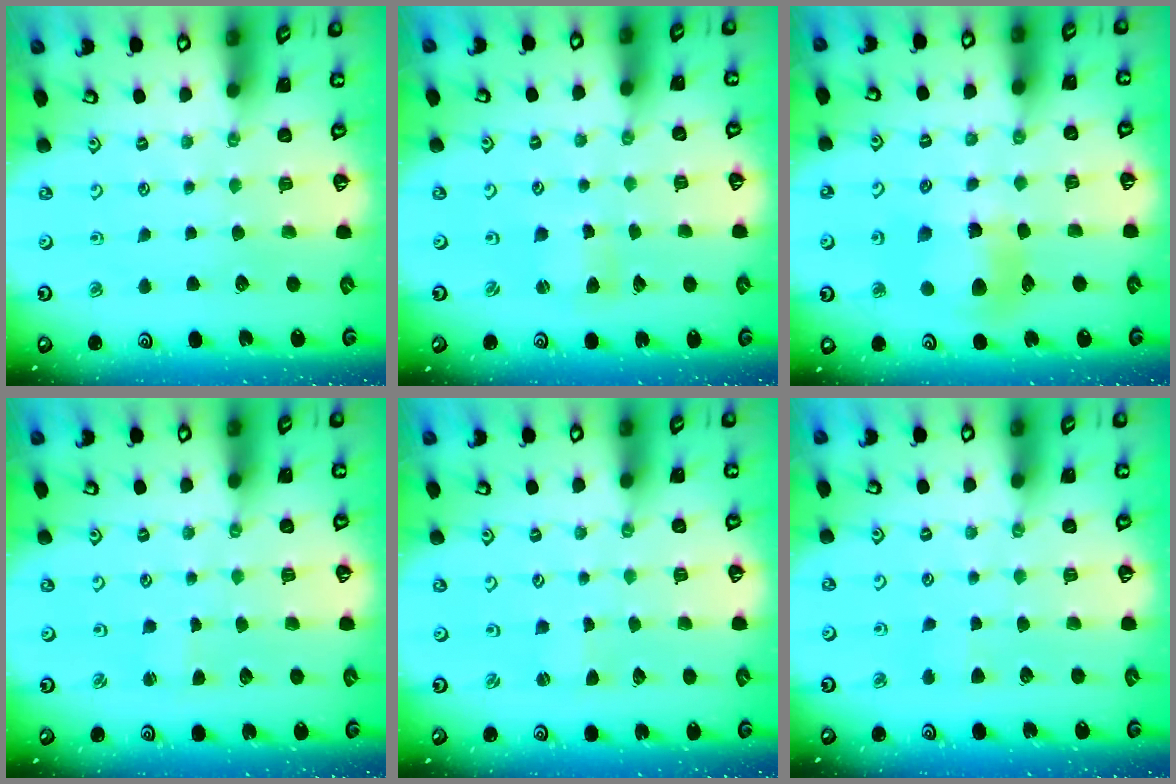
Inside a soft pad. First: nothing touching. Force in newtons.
{"total": 2.2, "press": 2.2, "slide": 0.3}
{"total": 10.3, "press": 10.2, "slide": 1.4}
{"total": 0.8, "press": 0.8, "slide": 0.2}
{"total": 0.0}
{"total": 3.0, "press": 3.0, "slide": 0.3}